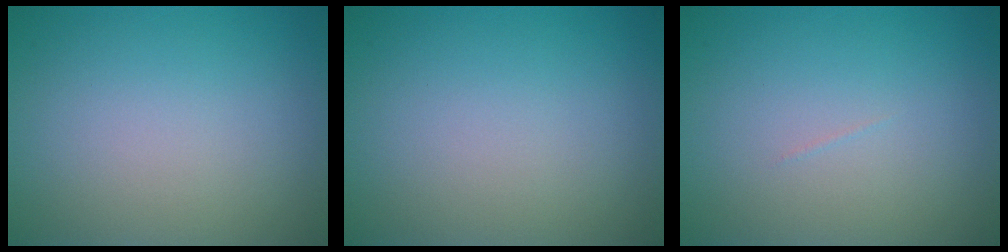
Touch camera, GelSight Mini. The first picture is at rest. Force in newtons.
{"total": 0.0}
{"total": 0.0}